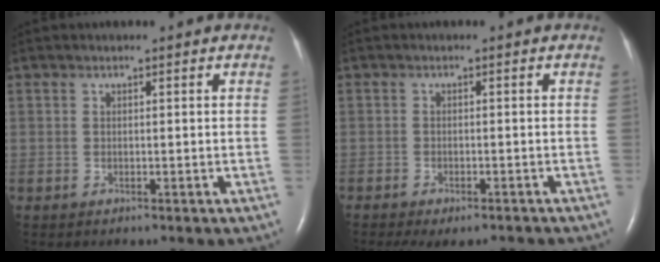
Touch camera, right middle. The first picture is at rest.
{"total": 8.4, "force": [-7.0, 2.9, 3.6], "torque": [-0.055, -0.010, -0.095]}